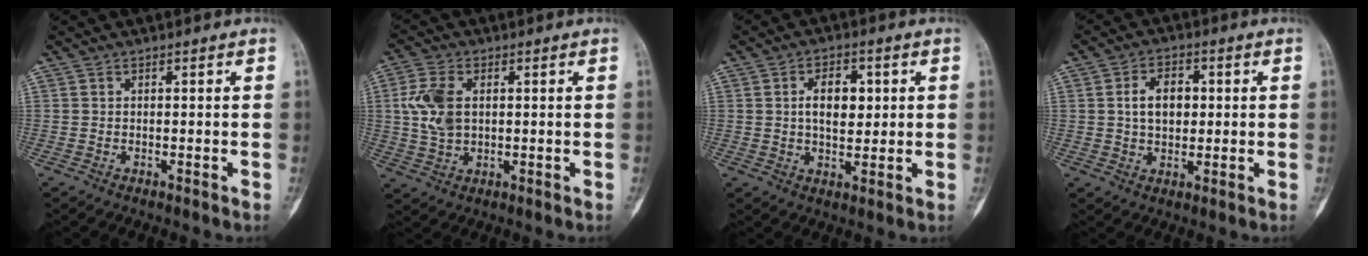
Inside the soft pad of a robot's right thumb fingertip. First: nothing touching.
{"total": 8.2, "force": [1.4, 5.1, 6.3], "torque": [-0.136, 0.002, 0.032]}
{"total": 7.3, "force": [1.4, 4.3, 5.7], "torque": [-0.068, -0.003, 0.022]}
{"total": 7.0, "force": [1.0, 4.7, 5.1], "torque": [-0.064, 0.005, 0.017]}